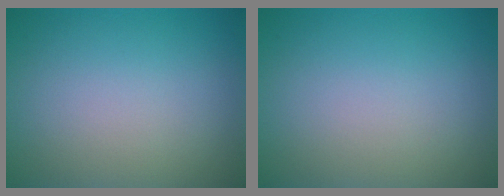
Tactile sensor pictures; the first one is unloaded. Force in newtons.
{"total": 0.0}